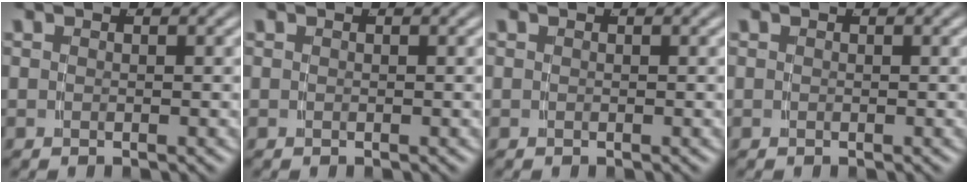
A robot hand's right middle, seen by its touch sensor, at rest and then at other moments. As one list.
[{"total": 0.0}, {"total": 0.0}, {"total": 0.0}]